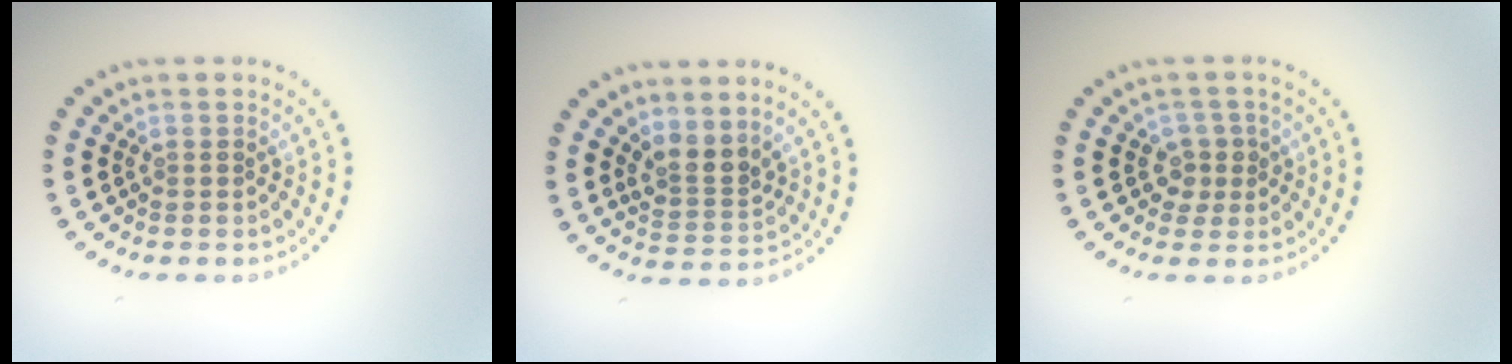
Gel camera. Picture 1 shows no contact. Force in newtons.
{"total": 2.6, "press": 1.9, "slide": 1.9}
{"total": 1.9, "press": 1.5, "slide": 1.1}